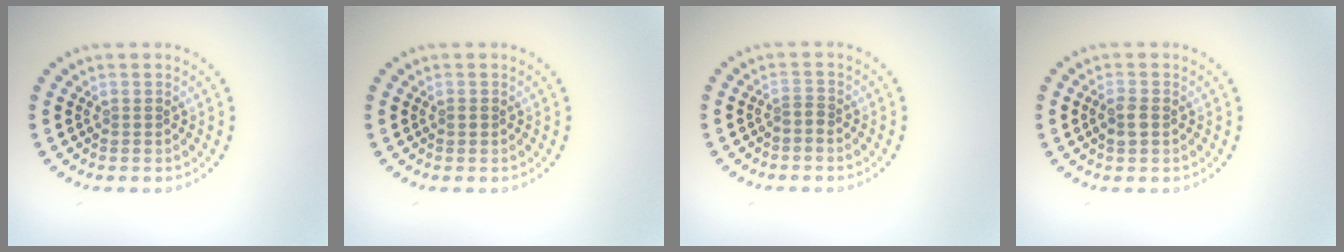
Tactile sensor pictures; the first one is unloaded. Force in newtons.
{"total": 0.6, "press": 0.6, "slide": 0.1}
{"total": 0.8, "press": 0.5, "slide": 0.6}
{"total": 1.6, "press": 1.6, "slide": 0.3}